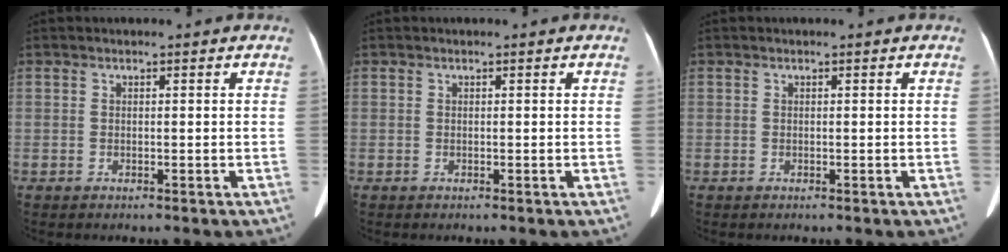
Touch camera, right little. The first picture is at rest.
{"total": 0.0}
{"total": 0.0}